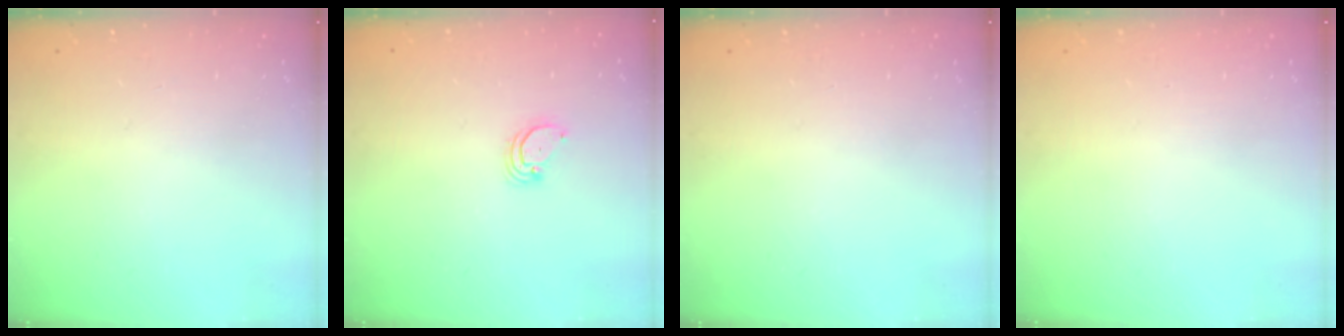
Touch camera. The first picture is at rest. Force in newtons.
{"total": 2.0, "press": 2.0, "slide": 0.1}
{"total": 0.0}
{"total": 0.0}